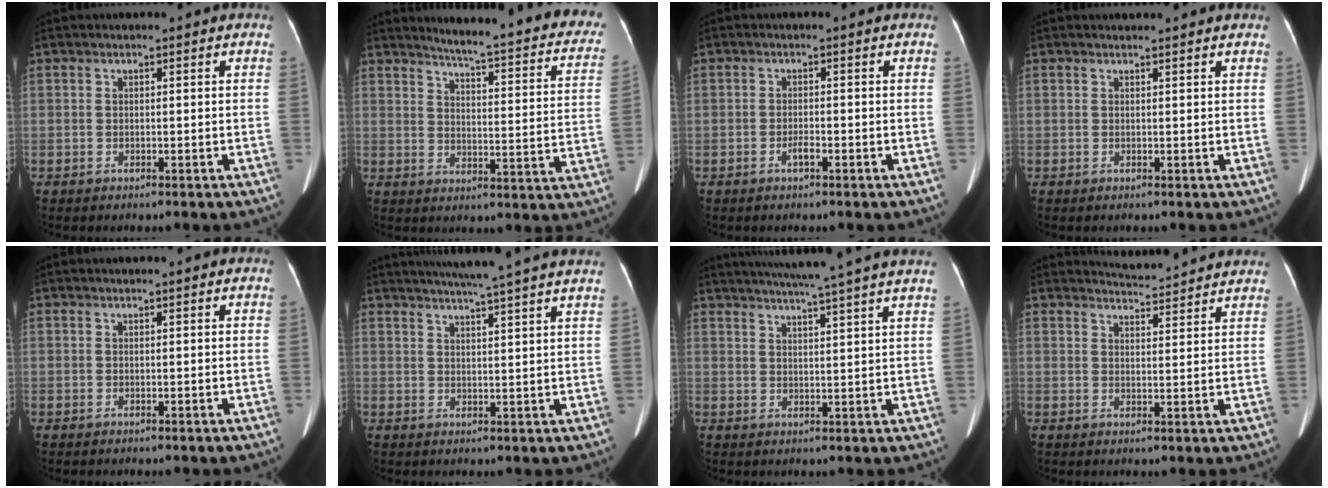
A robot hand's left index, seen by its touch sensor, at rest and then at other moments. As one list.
[{"total": 22.6, "force": [19.8, 2.9, 10.6], "torque": [-0.128, -0.063, 0.221]}, {"total": 1.2, "force": [-0.8, 0.2, 0.9], "torque": [-0.022, -0.001, -0.014]}, {"total": 2.6, "force": [2.5, 0.4, 0.5], "torque": [-0.016, 0.016, 0.026]}, {"total": 2.1, "force": [1.9, 0.1, 0.9], "torque": [-0.015, 0.016, 0.020]}, {"total": 16.6, "force": [14.6, -1.0, 7.9], "torque": [-0.128, -0.002, 0.182]}, {"total": 17.5, "force": [15.2, -1.4, 8.5], "torque": [-0.142, -0.006, 0.193]}, {"total": 9.0, "force": [8.9, 0.5, 1.3], "torque": [-0.021, 0.005, 0.103]}]